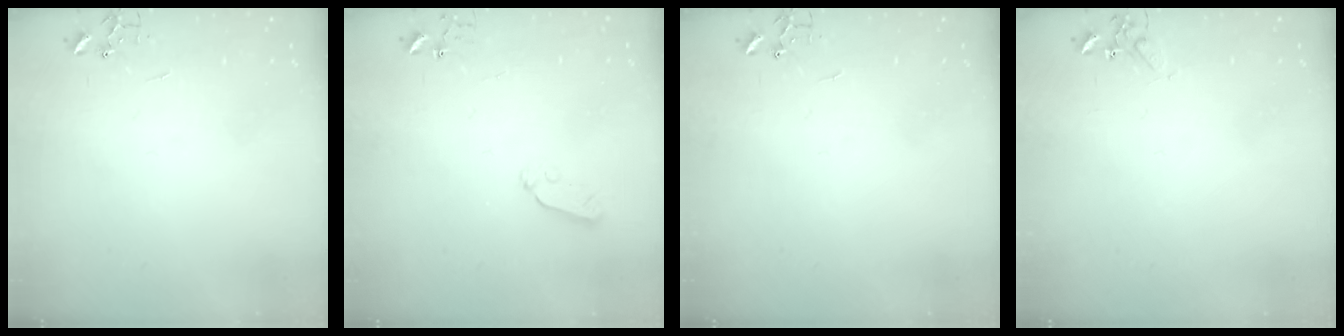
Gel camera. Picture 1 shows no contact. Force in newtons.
{"total": 3.8, "press": 3.8, "slide": 0.6}
{"total": 0.0}
{"total": 4.7, "press": 4.6, "slide": 0.6}